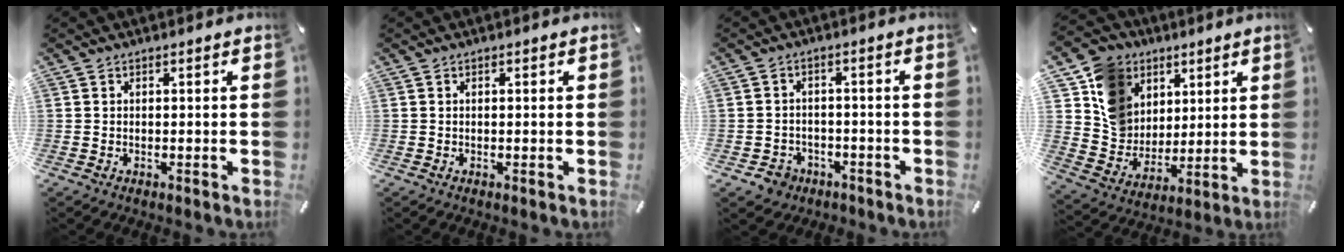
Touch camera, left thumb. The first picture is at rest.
{"total": 0.0}
{"total": 4.3, "force": [-2.3, 3.5, 1.0], "torque": [-0.022, 0.011, -0.044]}
{"total": 13.3, "force": [4.7, 12.0, 3.5], "torque": [-0.068, -0.021, 0.099]}